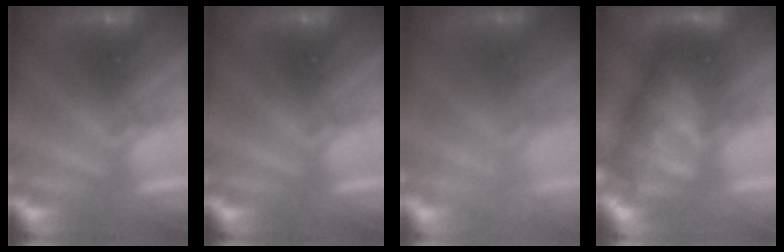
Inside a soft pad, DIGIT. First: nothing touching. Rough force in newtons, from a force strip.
{"total": 0.0}
{"total": 2.2}
{"total": 4.5}